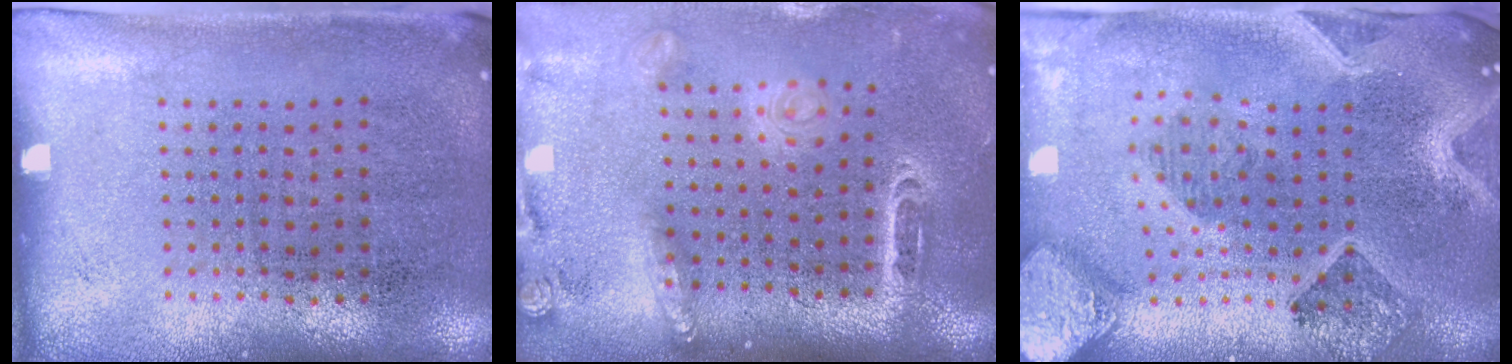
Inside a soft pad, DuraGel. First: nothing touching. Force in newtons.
{"total": 2.4, "press": 1.8, "slide": 1.5}
{"total": 3.3, "press": 2.7, "slide": 1.9}